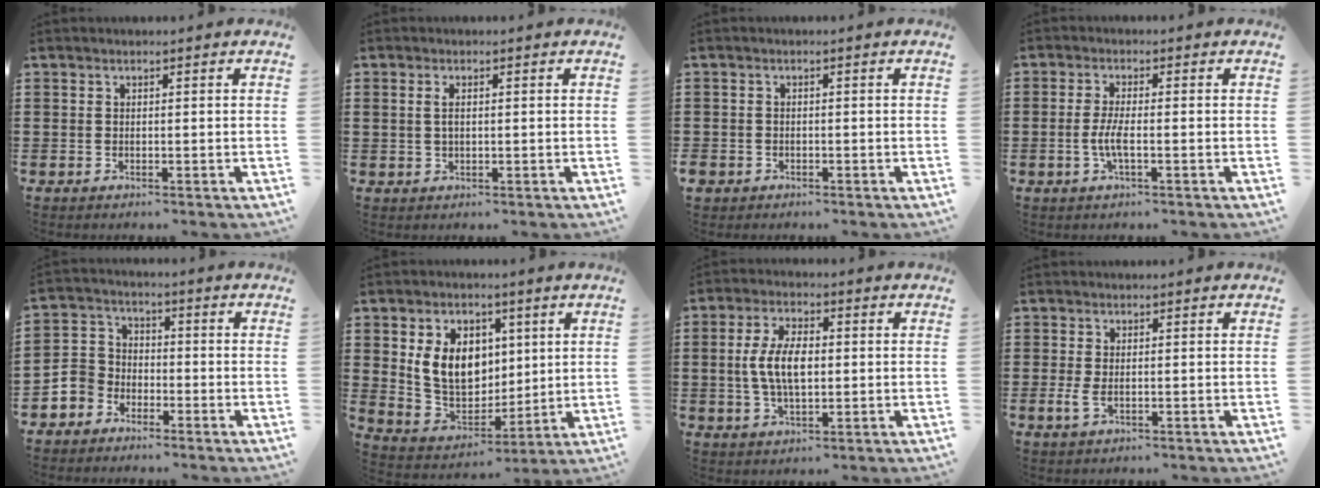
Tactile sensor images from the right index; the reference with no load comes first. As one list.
[{"total": 1.6, "force": [0.2, 0.7, 1.4], "torque": [-0.031, 0.004, 0.001]}, {"total": 1.3, "force": [-1.1, 0.7, 0.1], "torque": [-0.004, 0.000, -0.024]}, {"total": 3.5, "force": [-1.0, 0.7, 3.3], "torque": [-0.080, -0.007, -0.026]}, {"total": 4.7, "force": [-2.7, 3.8, 0.7], "torque": [-0.050, 0.000, -0.063]}, {"total": 10.3, "force": [2.4, 8.1, 5.8], "torque": [-0.143, 0.010, 0.045]}, {"total": 7.3, "force": [0.1, 3.5, 6.4], "torque": [-0.142, 0.005, -0.005]}, {"total": 2.1, "force": [-0.3, 0.9, 1.8], "torque": [-0.051, -0.007, -0.010]}]